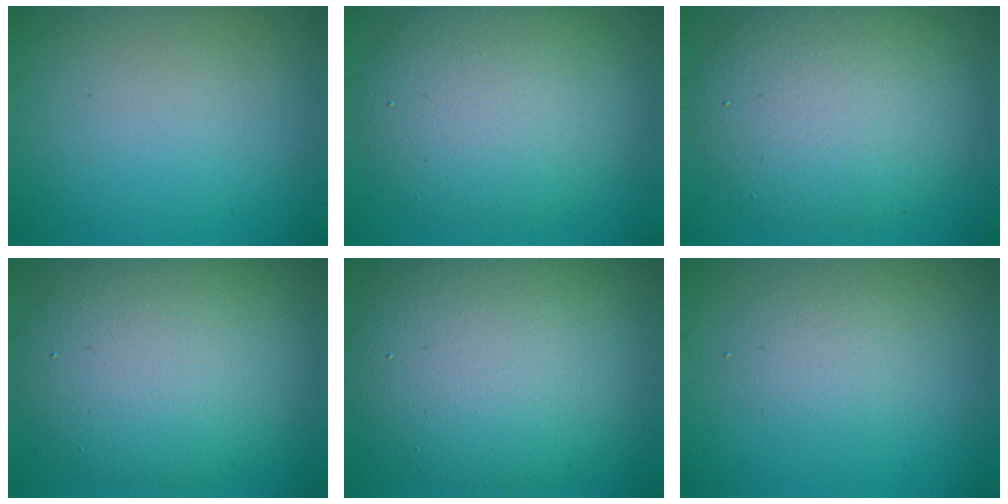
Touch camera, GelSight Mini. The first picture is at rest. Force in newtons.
{"total": 7.7, "press": 7.6, "slide": 0.6}
{"total": 8.6, "press": 8.6, "slide": 0.3}
{"total": 10.8, "press": 10.8, "slide": 0.3}
{"total": 12.1, "press": 12.1, "slide": 0.6}
{"total": 1.9, "press": 1.9, "slide": 0.0}